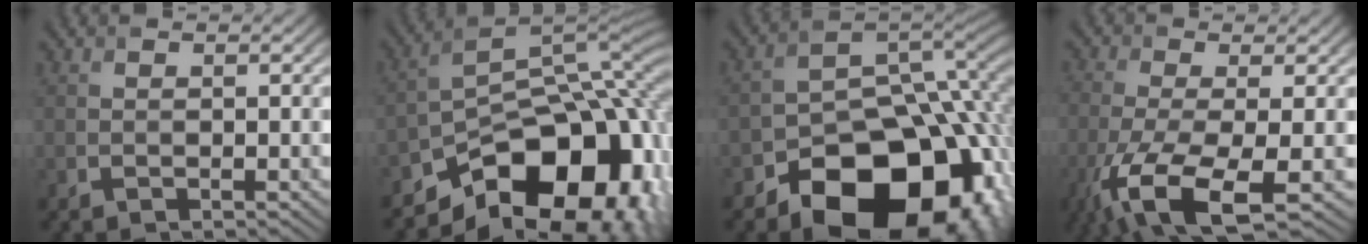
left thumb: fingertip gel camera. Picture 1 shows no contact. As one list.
[{"total": 14.7, "force": [-8.2, 8.3, 9.0], "torque": [-0.134, -0.014, -0.132]}, {"total": 19.7, "force": [-9.3, 12.6, 11.9], "torque": [-0.170, -0.053, -0.124]}, {"total": 10.3, "force": [-4.8, 3.3, 8.5], "torque": [-0.193, -0.025, -0.086]}]